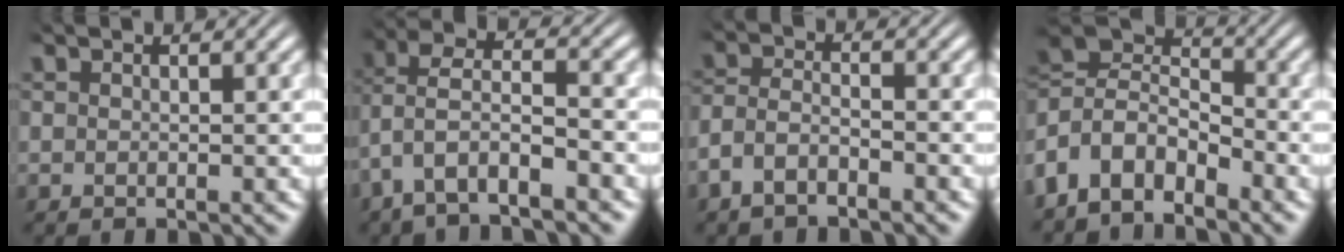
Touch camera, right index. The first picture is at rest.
{"total": 4.2, "force": [-0.4, 3.0, 2.9], "torque": [-0.088, -0.015, 0.000]}
{"total": 4.2, "force": [-2.2, 3.1, 1.8], "torque": [-0.056, -0.009, -0.039]}
{"total": 9.3, "force": [0.1, 8.0, 4.8], "torque": [-0.125, -0.019, -0.007]}